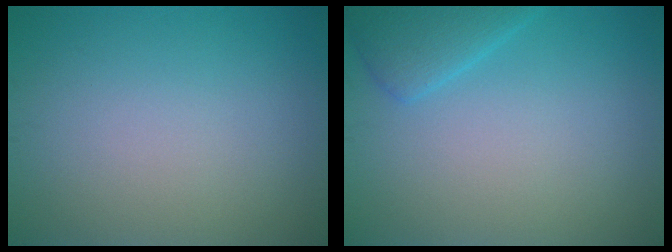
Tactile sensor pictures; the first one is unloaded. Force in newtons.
{"total": 2.7, "press": 2.7, "slide": 0.2}